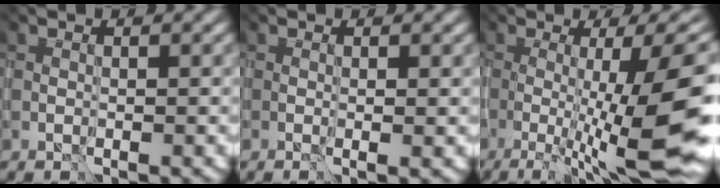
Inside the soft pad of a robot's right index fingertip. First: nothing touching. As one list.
[{"total": 1.2, "force": [0.0, 0.4, 1.2], "torque": [-0.015, 0.000, 0.003]}, {"total": 12.4, "force": [-2.7, 2.1, 11.9], "torque": [-0.170, -0.013, -0.018]}]